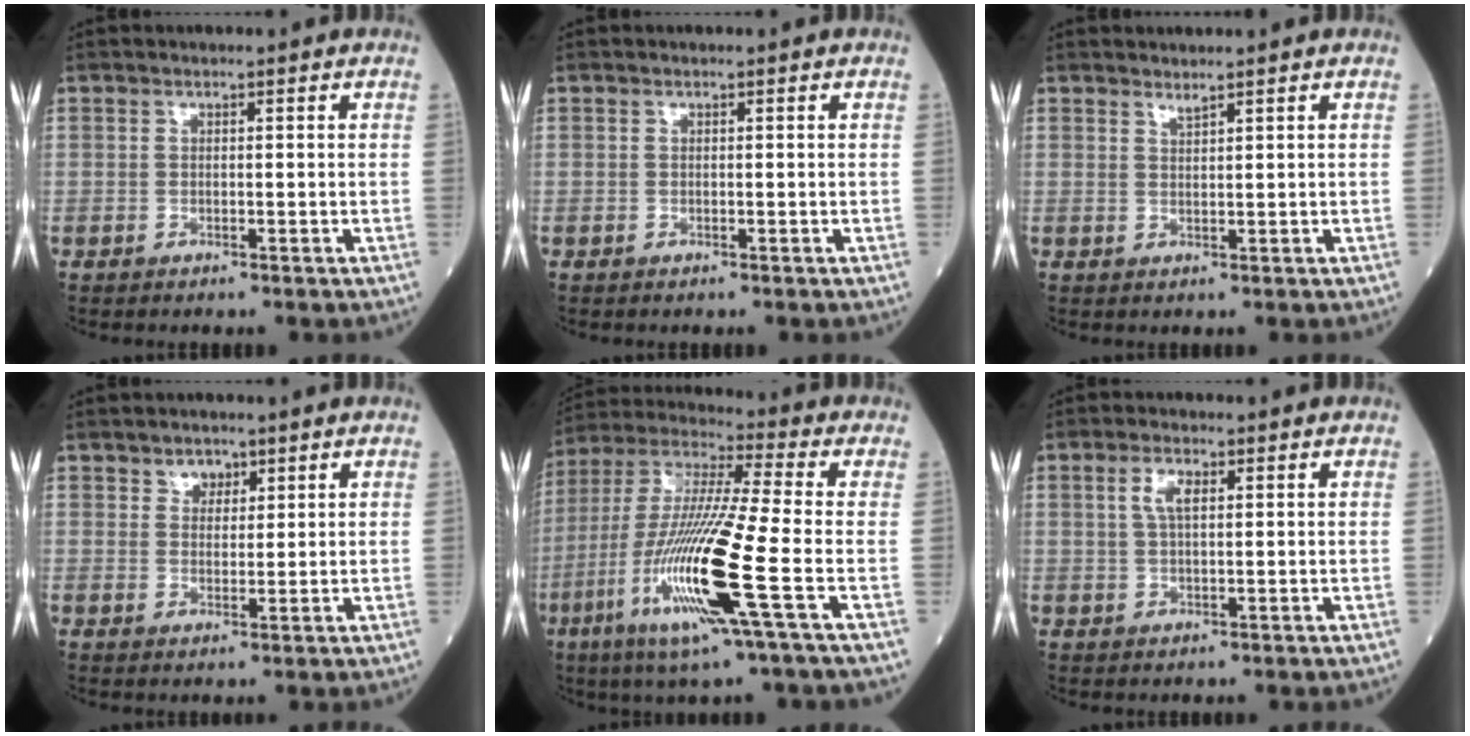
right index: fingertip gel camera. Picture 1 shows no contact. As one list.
[{"total": 0.0}, {"total": 1.0, "force": [1.0, -0.2, 0.2], "torque": [-0.012, -0.007, 0.022]}, {"total": 2.5, "force": [1.7, 1.7, 0.8], "torque": [-0.011, 0.001, 0.030]}, {"total": 17.9, "force": [-5.6, -0.3, 17.0], "torque": [-0.363, -0.022, -0.112]}, {"total": 3.2, "force": [1.2, 1.1, 2.8], "torque": [-0.061, 0.007, 0.026]}]